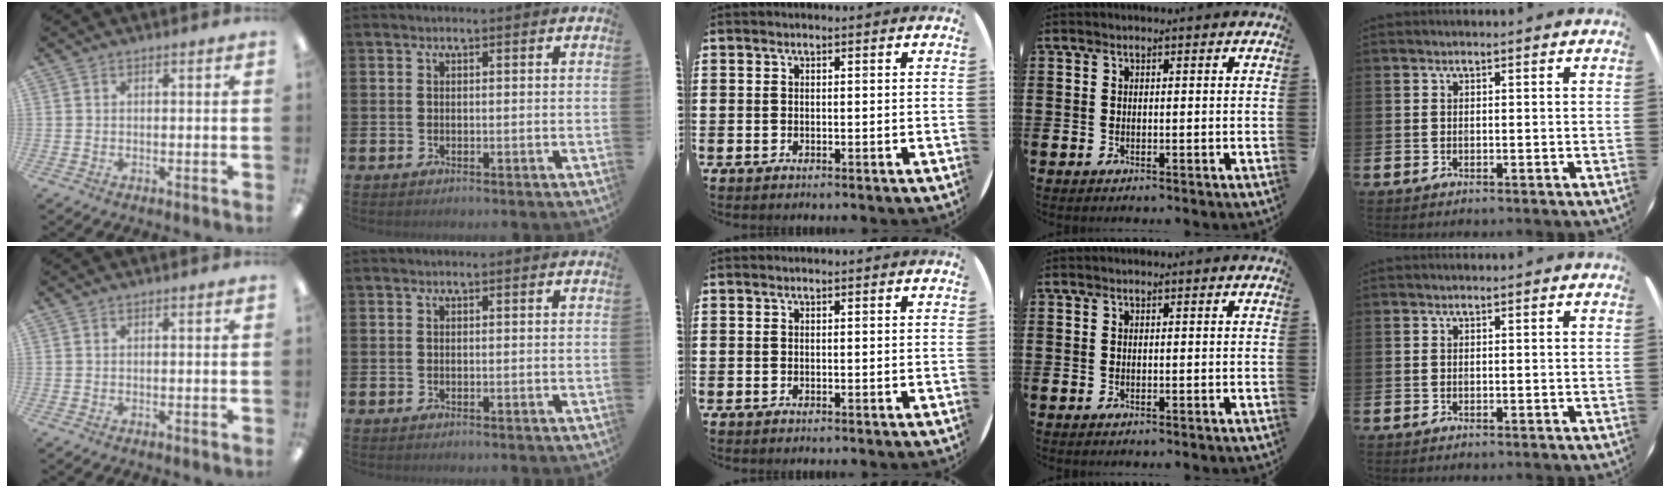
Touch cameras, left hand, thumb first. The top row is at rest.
{}